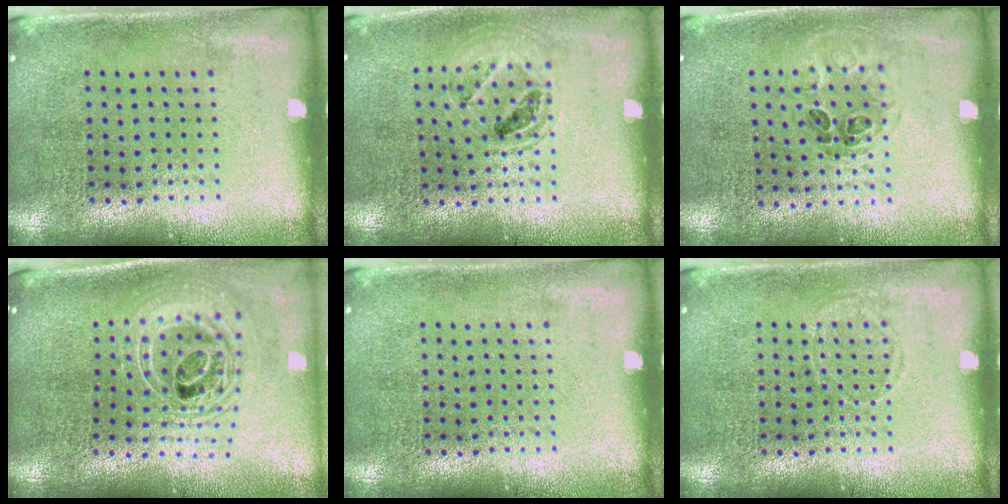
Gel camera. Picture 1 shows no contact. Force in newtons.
{"total": 1.1, "press": 1.1, "slide": 0.4}
{"total": 1.0, "press": 0.6, "slide": 0.7}
{"total": 2.4, "press": 1.8, "slide": 1.7}
{"total": 0.0}
{"total": 0.6, "press": 0.6, "slide": 0.0}